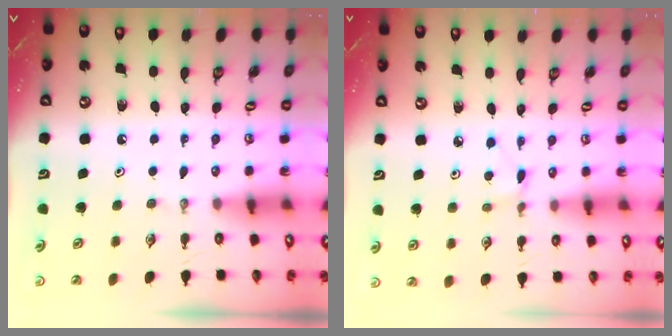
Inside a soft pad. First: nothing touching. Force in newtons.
{"total": 1.5, "press": 1.5, "slide": 0.2}